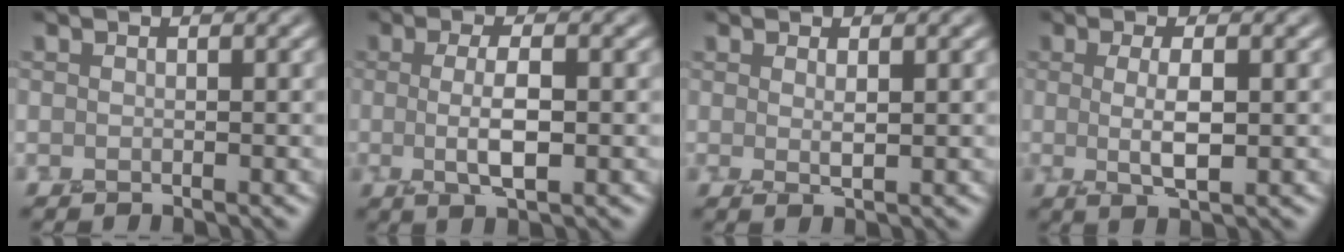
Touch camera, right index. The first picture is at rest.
{"total": 3.7, "force": [0.1, 1.0, 3.5], "torque": [-0.070, 0.000, 0.003]}
{"total": 1.3, "force": [0.5, 0.1, 1.2], "torque": [-0.022, 0.001, 0.011]}
{"total": 3.1, "force": [0.3, 0.7, 3.0], "torque": [-0.060, 0.000, 0.010]}